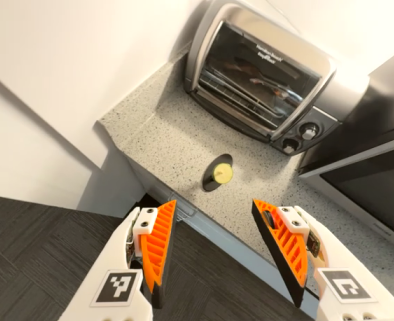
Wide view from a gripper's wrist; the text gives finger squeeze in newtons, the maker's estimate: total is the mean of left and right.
{"total": 0.0}